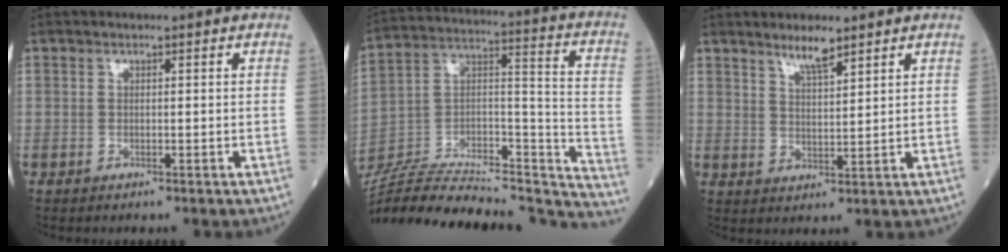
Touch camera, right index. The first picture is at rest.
{"total": 34.5, "force": [-31.0, 6.8, 13.5], "torque": [-0.187, 0.009, -0.458]}
{"total": 4.1, "force": [3.3, 0.4, 2.4], "torque": [-0.046, -0.003, 0.062]}